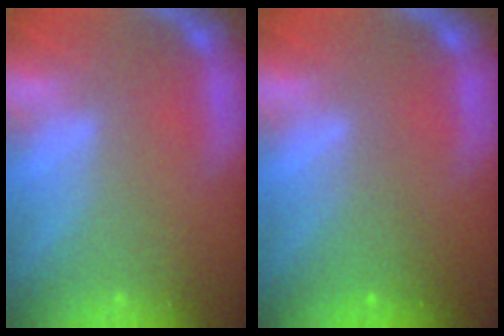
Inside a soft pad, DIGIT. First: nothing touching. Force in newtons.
{"total": 2.0}